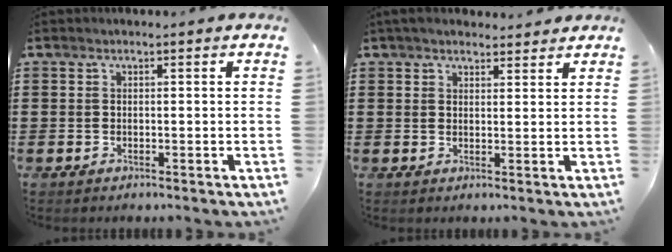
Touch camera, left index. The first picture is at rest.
{"total": 3.0, "force": [2.7, 0.8, 0.7], "torque": [-0.022, 0.002, 0.052]}